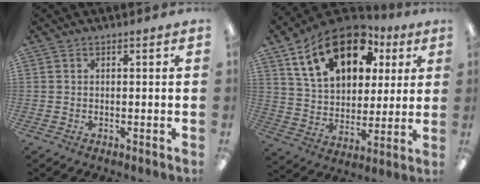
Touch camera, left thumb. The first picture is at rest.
{"total": 20.4, "force": [11.0, 12.2, 12.2], "torque": [-0.206, -0.034, 0.198]}